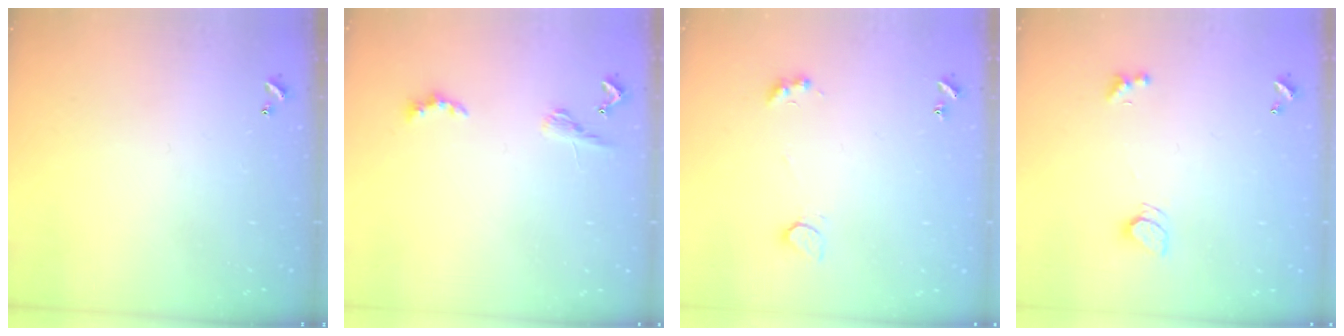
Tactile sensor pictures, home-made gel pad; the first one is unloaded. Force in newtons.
{"total": 1.9, "press": 1.8, "slide": 0.5}
{"total": 2.5, "press": 2.3, "slide": 1.1}
{"total": 2.5, "press": 2.4, "slide": 0.6}